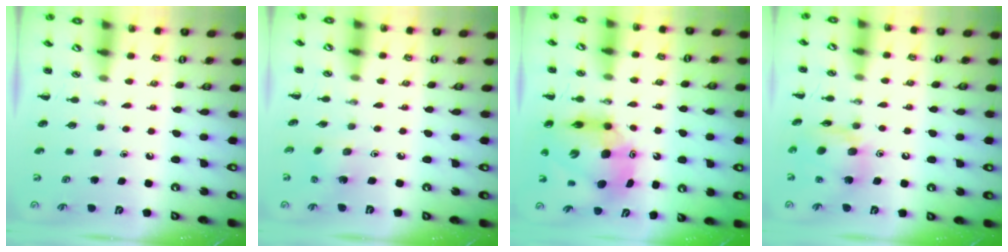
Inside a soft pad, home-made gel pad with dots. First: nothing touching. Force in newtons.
{"total": 2.1, "press": 1.9, "slide": 0.9}
{"total": 13.1, "press": 12.6, "slide": 3.8}
{"total": 11.7, "press": 11.2, "slide": 3.3}